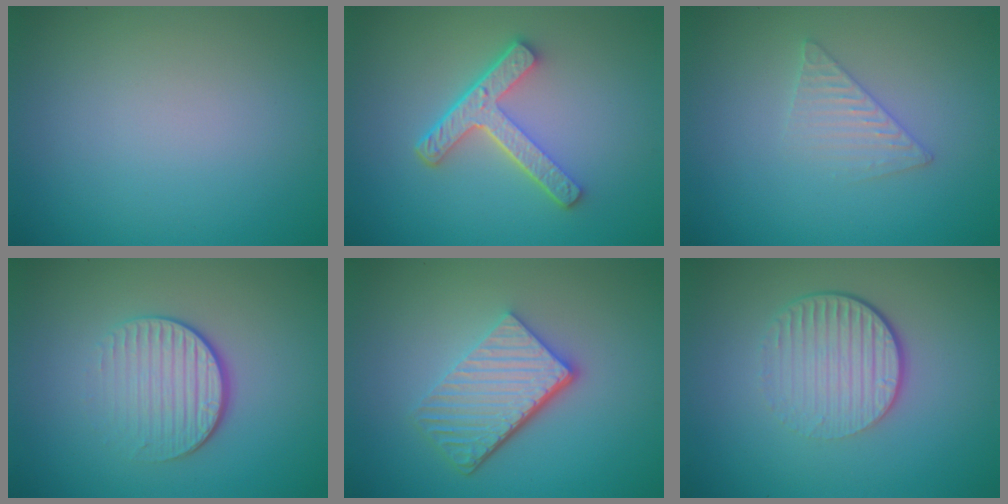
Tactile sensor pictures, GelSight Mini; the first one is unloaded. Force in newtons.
{"total": 4.4, "press": 3.2, "slide": 3.0}
{"total": 2.0, "press": 2.0, "slide": 0.2}
{"total": 4.0, "press": 2.7, "slide": 3.0}
{"total": 5.4, "press": 3.8, "slide": 3.8}
{"total": 4.7, "press": 2.9, "slide": 3.7}